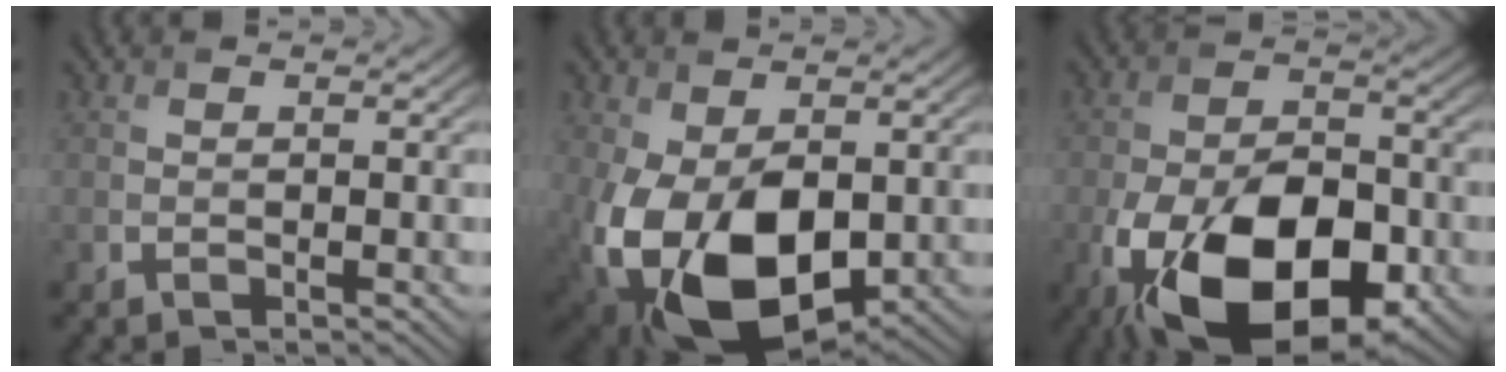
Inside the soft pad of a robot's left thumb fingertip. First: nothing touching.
{"total": 13.4, "force": [-2.9, 8.2, 10.1], "torque": [-0.225, -0.049, -0.034]}
{"total": 17.7, "force": [-7.6, 9.8, 12.7], "torque": [-0.234, -0.034, -0.120]}